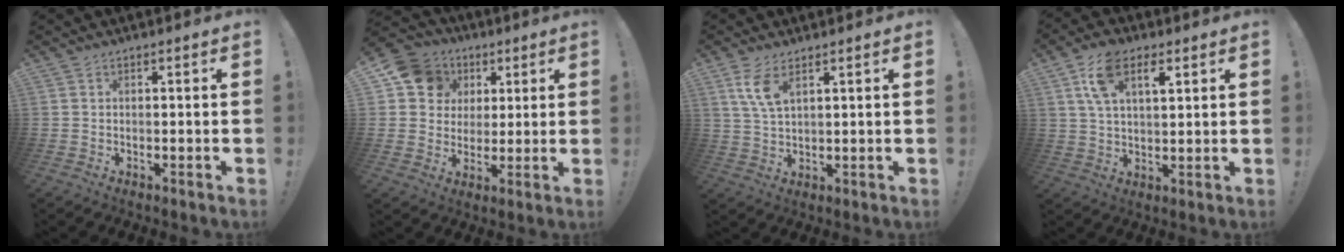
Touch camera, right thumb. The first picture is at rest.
{"total": 12.1, "force": [4.7, 10.4, 3.9], "torque": [-0.048, -0.022, 0.098]}
{"total": 7.0, "force": [3.7, 2.7, 5.2], "torque": [-0.100, -0.016, 0.065]}
{"total": 9.7, "force": [4.9, 4.9, 6.8], "torque": [-0.112, -0.002, 0.088]}